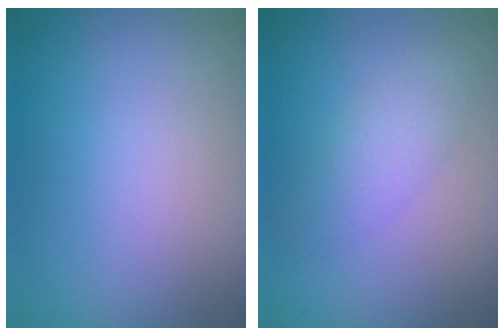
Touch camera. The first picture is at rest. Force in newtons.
{"total": 2.2, "press": 2.2, "slide": 0.1}